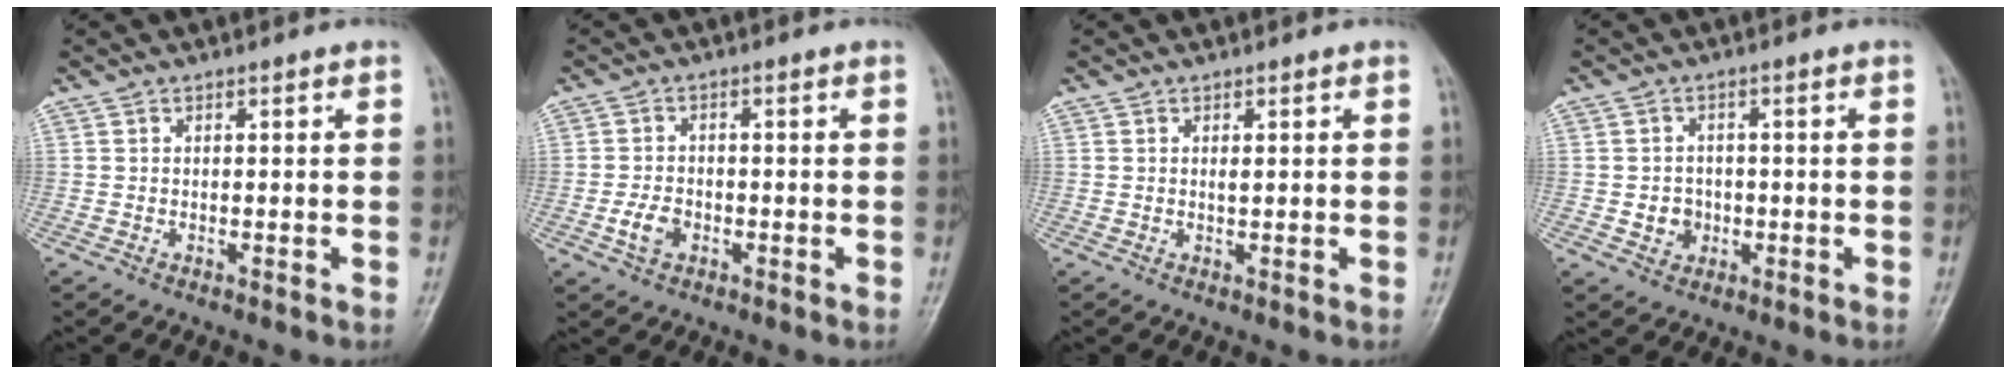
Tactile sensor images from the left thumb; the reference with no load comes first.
{"total": 3.7, "force": [-1.4, 2.6, 2.3], "torque": [-0.040, 0.007, -0.026]}
{"total": 0.7, "force": [0.2, 0.2, 0.6], "torque": [-0.010, -0.002, 0.004]}
{"total": 3.7, "force": [-0.7, 3.4, 1.4], "torque": [-0.001, 0.006, -0.009]}